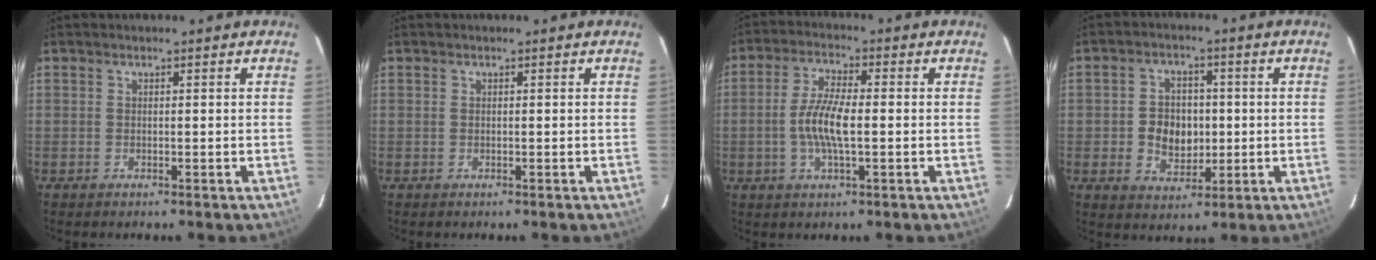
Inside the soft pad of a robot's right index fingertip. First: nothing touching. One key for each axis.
{"total": 0.0}
{"total": 7.5, "fx": -1.0, "fy": 1.9, "fz": 7.2, "tx": -0.145, "ty": 0.003, "tz": -0.022}
{"total": 7.4, "fx": -0.8, "fy": 5.9, "fz": 4.4, "tx": -0.093, "ty": 0.010, "tz": -0.007}